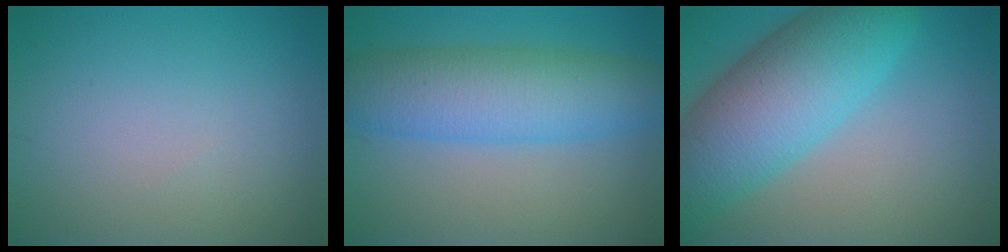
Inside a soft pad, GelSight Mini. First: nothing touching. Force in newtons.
{"total": 7.9, "press": 7.9, "slide": 0.1}
{"total": 10.5, "press": 10.5, "slide": 0.3}